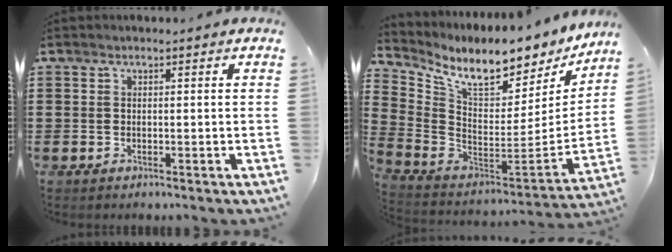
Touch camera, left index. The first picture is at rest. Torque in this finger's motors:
{"motor_torque": [1.06, -1.08, 0.38, 0.12]}